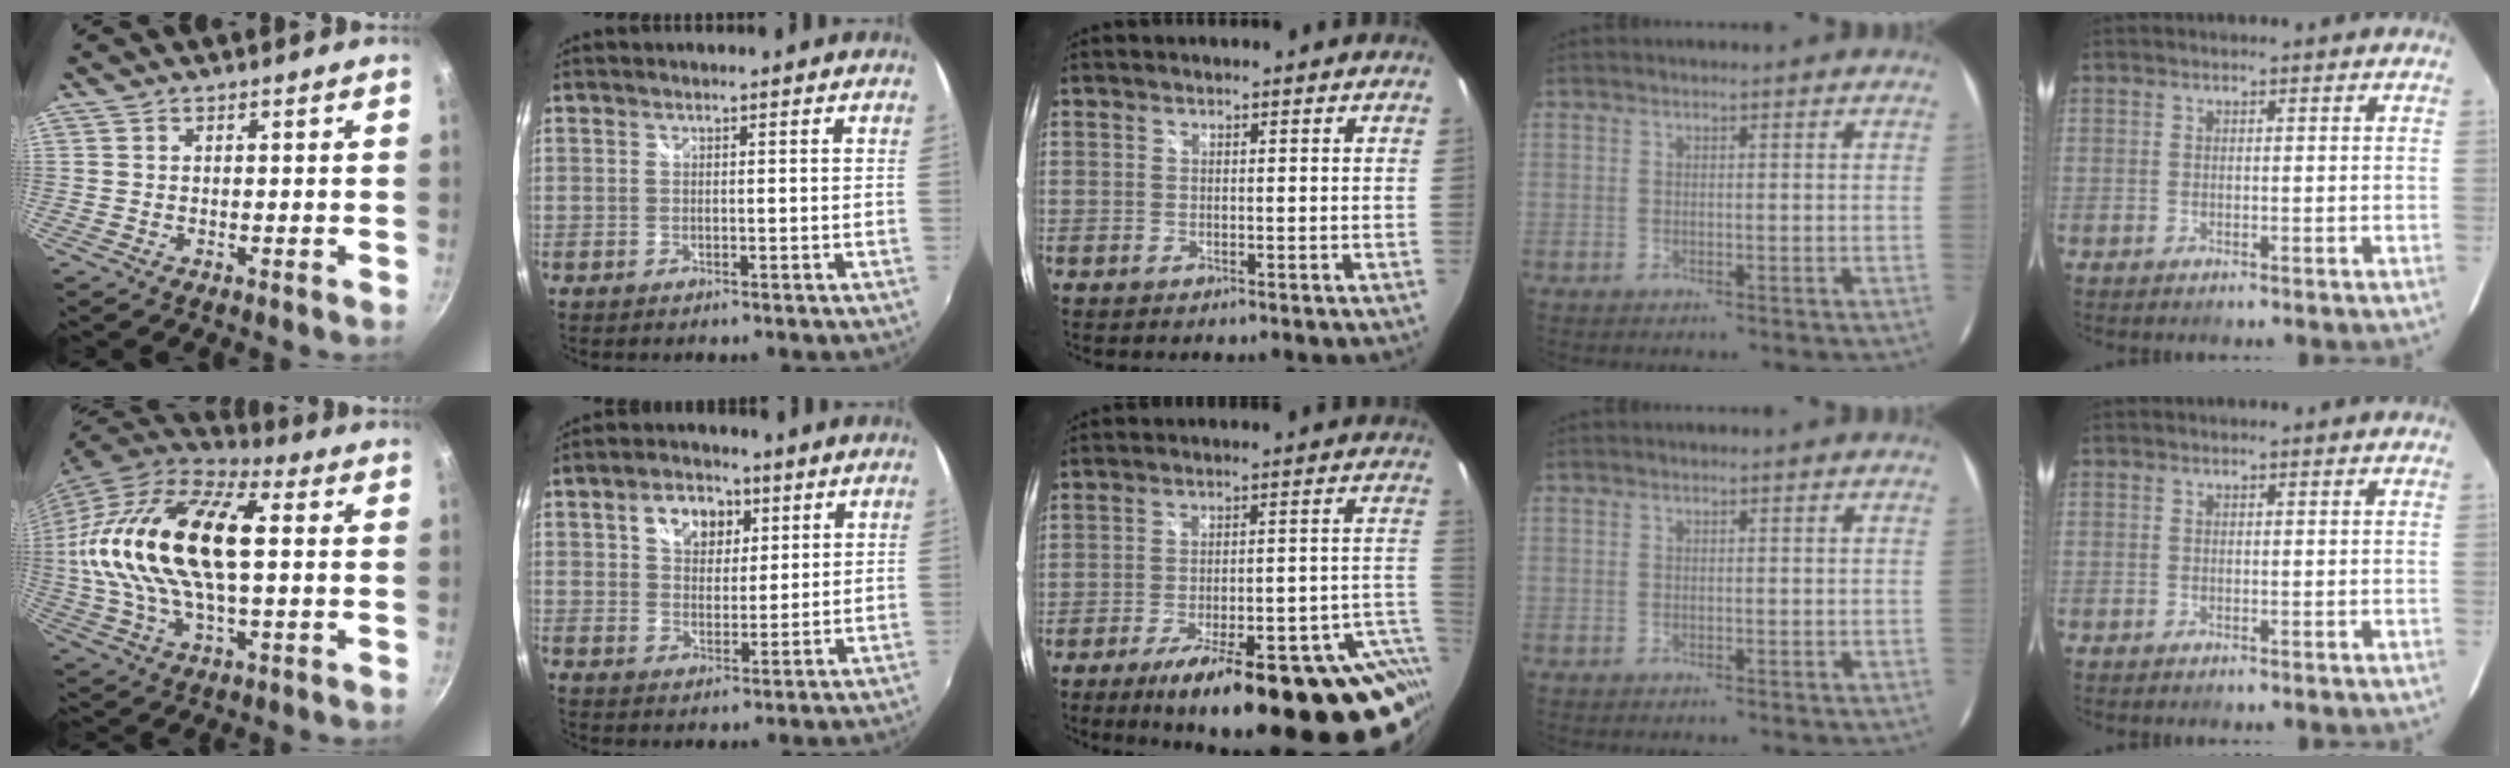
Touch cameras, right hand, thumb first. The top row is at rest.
{"thumb": {"total": 25.6, "force": [3.0, 12.3, 22.3], "torque": [-0.434, 0.028, 0.044]}, "index": {"total": 8.2, "force": [3.5, 5.8, 4.8], "torque": [-0.081, 0.020, 0.058]}, "middle": {"total": 27.0, "force": [-17.2, 5.9, 20.0], "torque": [-0.252, -0.025, -0.226]}}